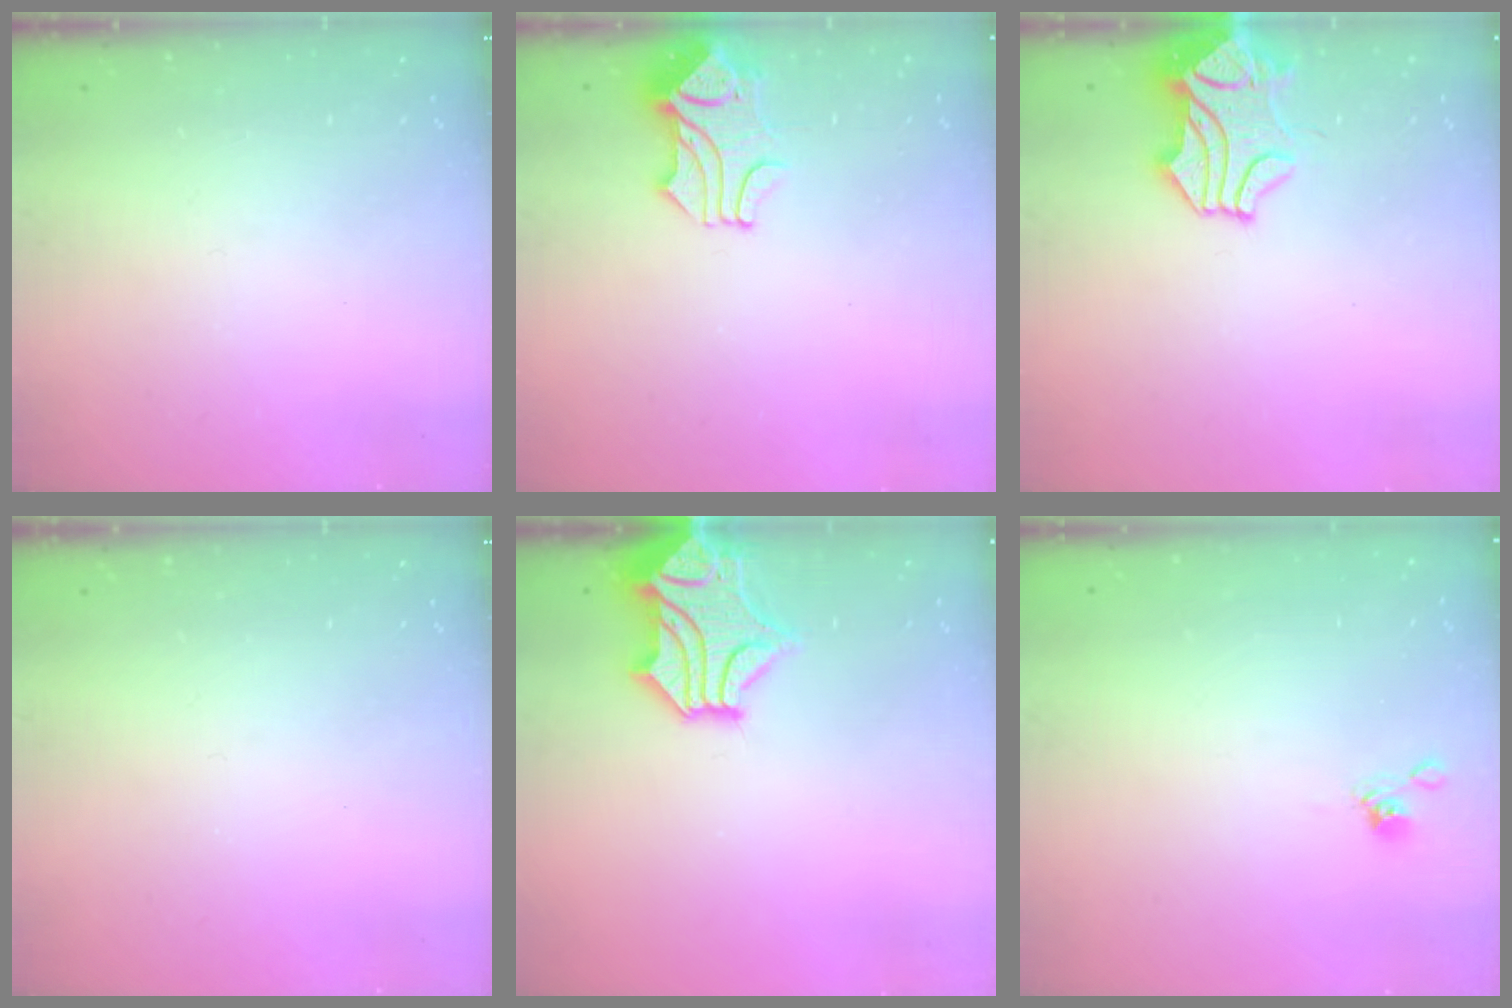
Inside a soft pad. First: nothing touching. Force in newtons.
{"total": 1.8, "press": 1.4, "slide": 1.0}
{"total": 2.3, "press": 1.8, "slide": 1.4}
{"total": 0.0}
{"total": 1.6, "press": 0.8, "slide": 1.4}
{"total": 4.8, "press": 4.8, "slide": 0.4}